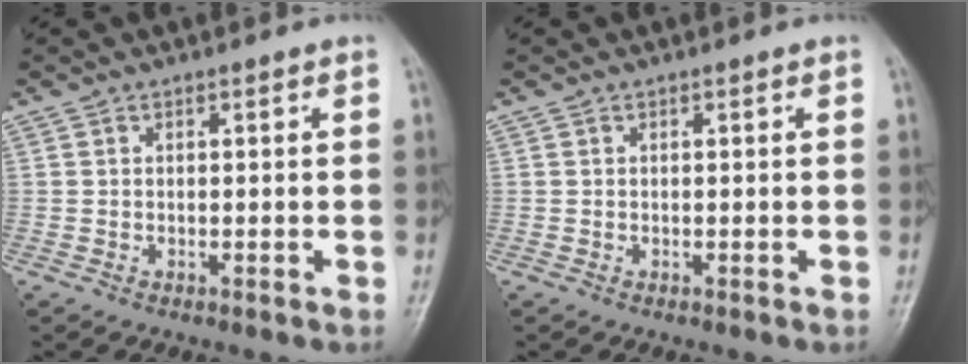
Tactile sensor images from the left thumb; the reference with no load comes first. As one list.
[{"total": 0.0}]